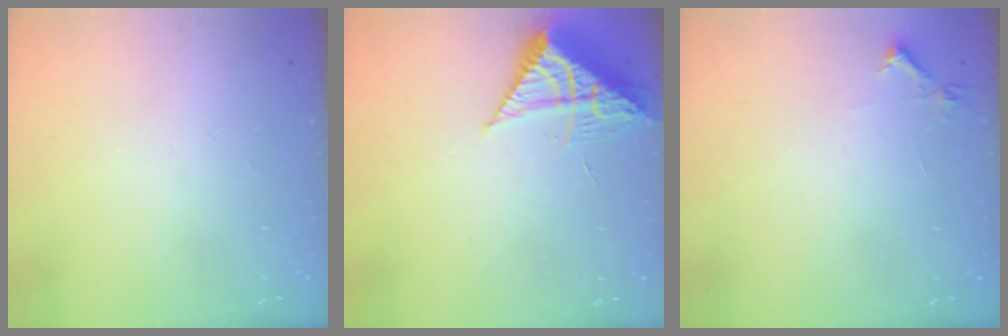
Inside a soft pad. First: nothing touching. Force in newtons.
{"total": 8.8, "press": 8.8, "slide": 1.0}
{"total": 3.9, "press": 3.8, "slide": 0.6}